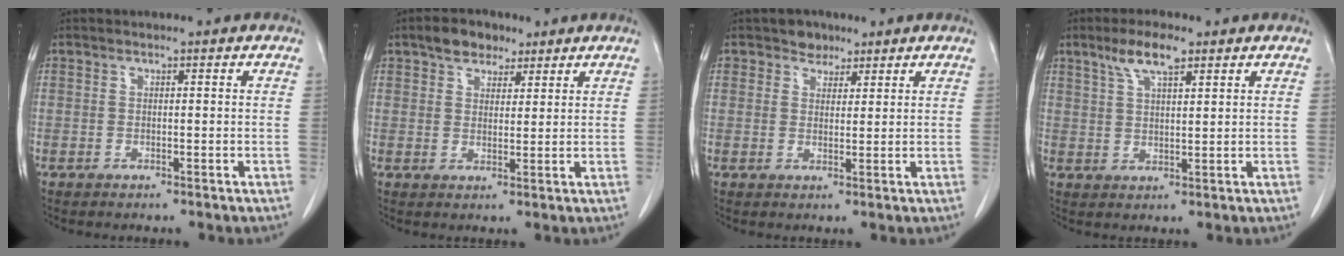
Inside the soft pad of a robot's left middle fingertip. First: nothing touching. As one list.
[{"total": 5.0, "force": [3.4, 3.0, 2.1], "torque": [-0.035, 0.013, 0.060]}, {"total": 2.9, "force": [2.0, 2.0, 0.3], "torque": [-0.003, 0.003, 0.029]}, {"total": 5.7, "force": [3.7, 1.3, 4.1], "torque": [-0.086, 0.009, 0.068]}]